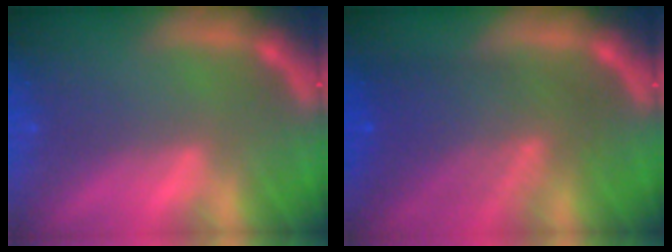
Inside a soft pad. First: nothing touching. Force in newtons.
{"total": 7.5}